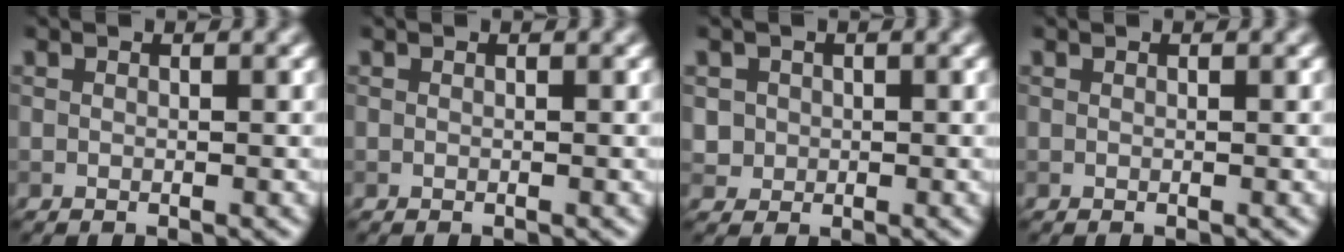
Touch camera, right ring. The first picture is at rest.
{"total": 0.0}
{"total": 1.5, "force": [0.1, 1.4, 0.2], "torque": [0.005, -0.005, 0.013]}
{"total": 0.0}